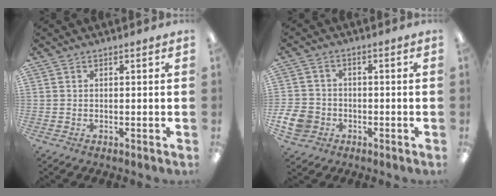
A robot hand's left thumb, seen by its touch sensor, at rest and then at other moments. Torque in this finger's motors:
{"motor_torque": [-0.40, 0.58, 0.23, 0.56, 0.02]}